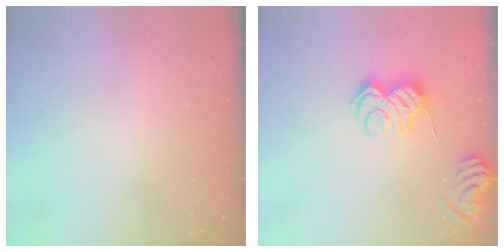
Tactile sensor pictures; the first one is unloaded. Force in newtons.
{"total": 9.6, "press": 9.6, "slide": 0.5}